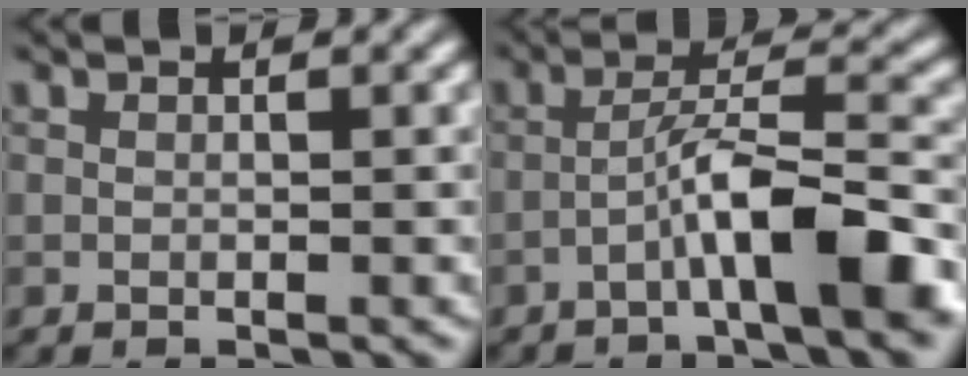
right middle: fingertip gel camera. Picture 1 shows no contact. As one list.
[{"total": 7.0, "force": [-3.6, 0.8, 5.9], "torque": [-0.111, 0.035, -0.055]}]